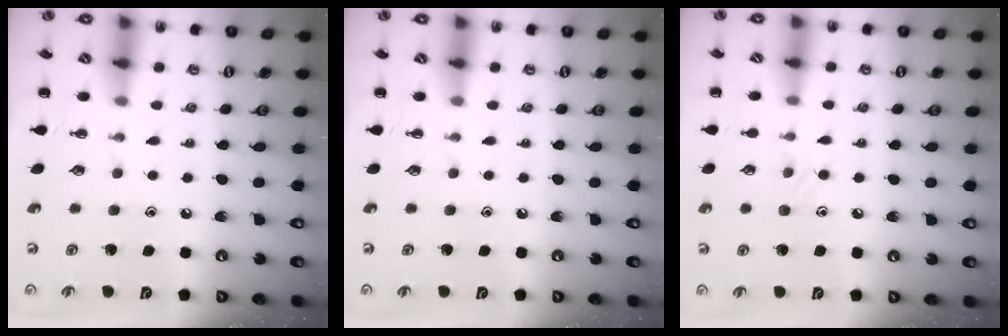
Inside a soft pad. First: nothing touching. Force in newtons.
{"total": 0.0}
{"total": 7.6, "press": 7.2, "slide": 2.6}